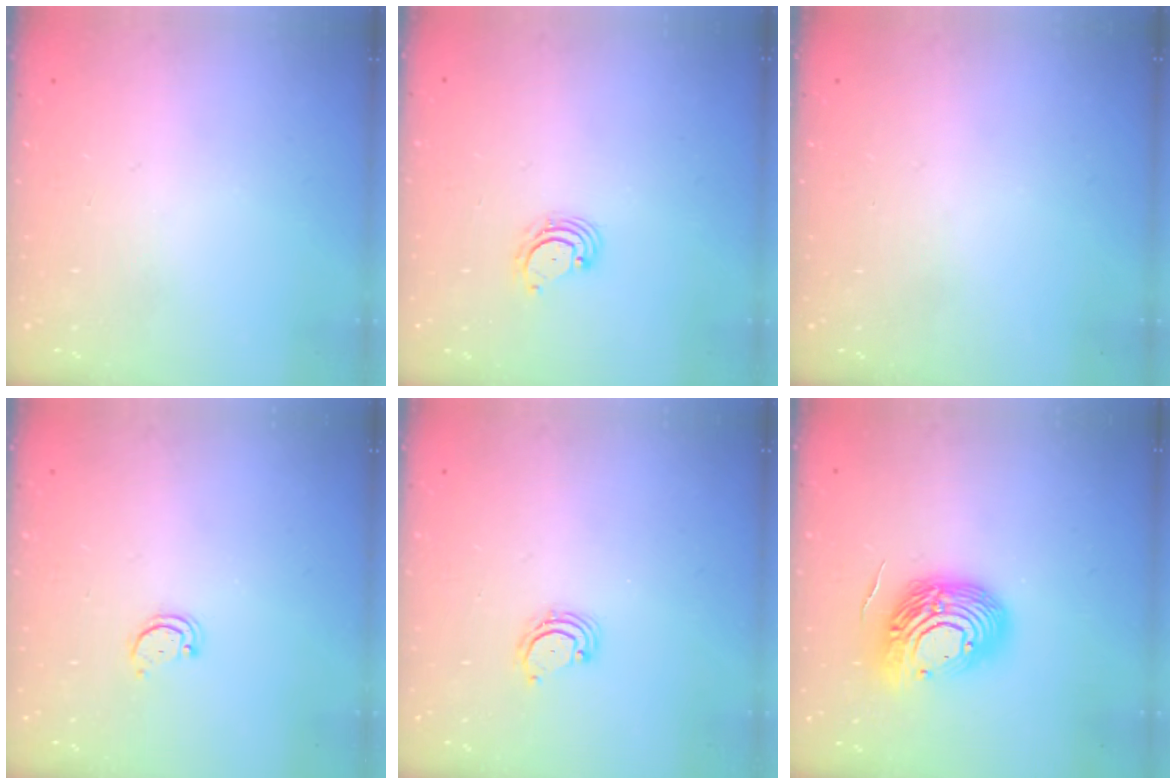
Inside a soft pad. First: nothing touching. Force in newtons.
{"total": 3.8, "press": 3.8, "slide": 0.5}
{"total": 0.0}
{"total": 2.2, "press": 2.1, "slide": 0.4}
{"total": 3.1, "press": 3.1, "slide": 0.5}
{"total": 15.7, "press": 15.7, "slide": 1.1}